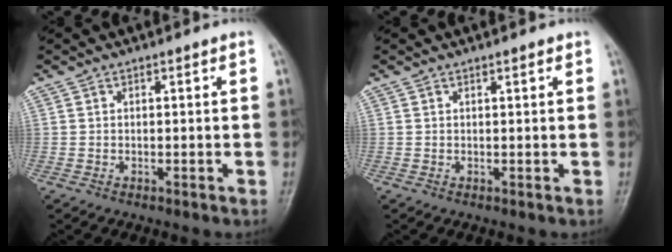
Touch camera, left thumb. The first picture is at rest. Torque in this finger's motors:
{"motor_torque": [-0.34, -0.03, -0.39, -0.18, 0.02]}